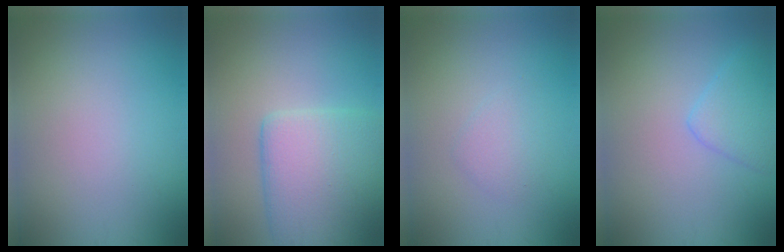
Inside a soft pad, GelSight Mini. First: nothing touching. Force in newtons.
{"total": 7.2, "press": 7.2, "slide": 0.5}
{"total": 1.4, "press": 1.4, "slide": 0.1}
{"total": 2.8, "press": 2.8, "slide": 0.1}